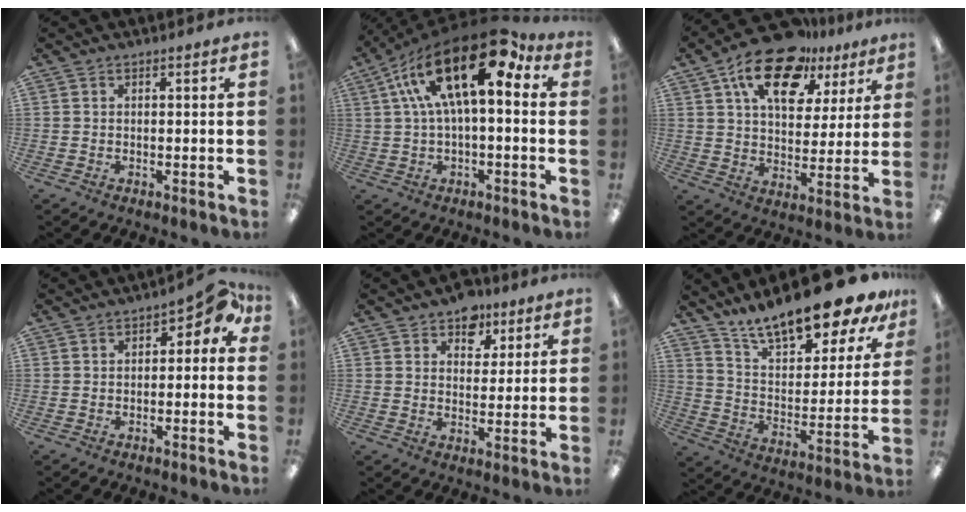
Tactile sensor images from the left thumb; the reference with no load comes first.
{"total": 21.6, "force": [9.2, 8.5, 17.5], "torque": [-0.317, -0.041, 0.155]}
{"total": 18.0, "force": [11.1, 9.3, 10.7], "torque": [-0.175, -0.048, 0.192]}
{"total": 4.9, "force": [0.7, 3.1, 3.7], "torque": [-0.047, 0.001, 0.008]}
{"total": 7.3, "force": [5.0, 4.8, 2.2], "torque": [-0.026, -0.021, 0.088]}
{"total": 18.5, "force": [16.0, 4.5, 8.0], "torque": [-0.137, -0.118, 0.275]}